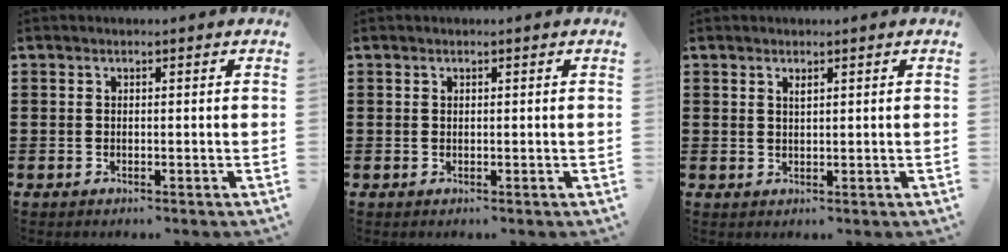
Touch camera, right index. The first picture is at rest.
{"total": 0.0}
{"total": 0.8, "force": [0.6, 0.2, 0.5], "torque": [-0.012, 0.000, 0.011]}